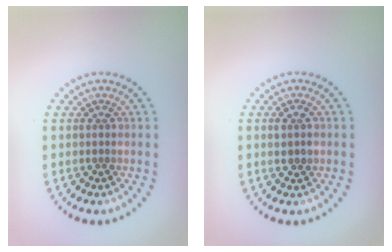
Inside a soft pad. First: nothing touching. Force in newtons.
{"total": 1.5, "press": 1.5, "slide": 0.3}